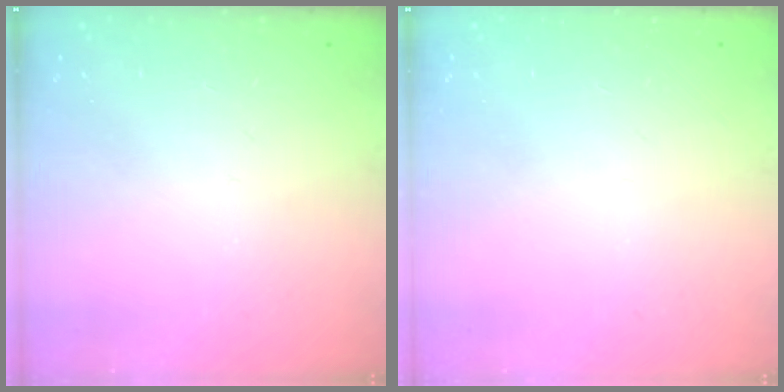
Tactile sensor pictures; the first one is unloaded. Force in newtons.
{"total": 0.0}